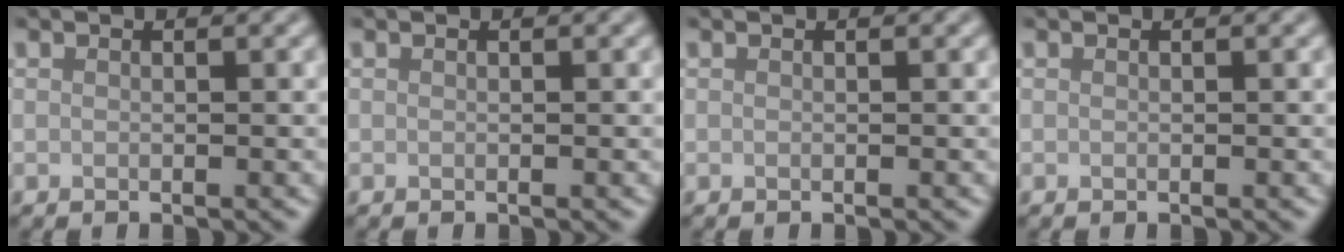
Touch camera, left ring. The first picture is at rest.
{"total": 0.0}
{"total": 0.0}
{"total": 0.0}